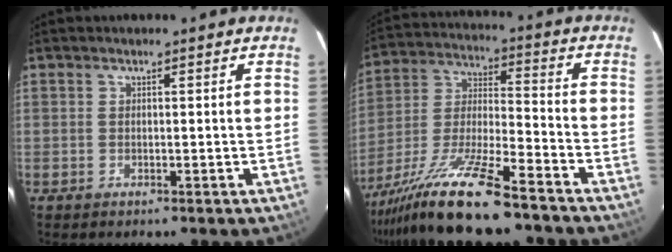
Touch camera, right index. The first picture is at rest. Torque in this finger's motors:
{"motor_torque": [1.15, -0.99, 0.96, 0.21]}